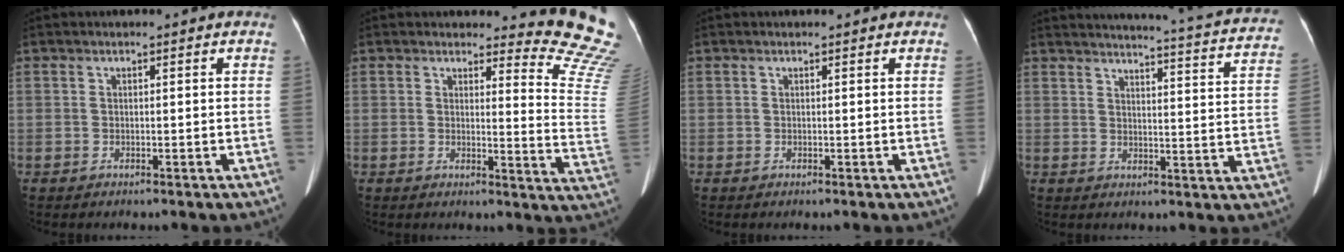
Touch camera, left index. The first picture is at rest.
{"total": 12.0, "force": [12.0, -0.3, 1.0], "torque": [0.009, -0.152, 0.100]}
{"total": 1.4, "force": [1.3, 0.1, 0.3], "torque": [-0.013, 0.007, 0.013]}
{"total": 23.7, "force": [22.1, 1.7, 8.3], "torque": [-0.107, -0.067, 0.241]}